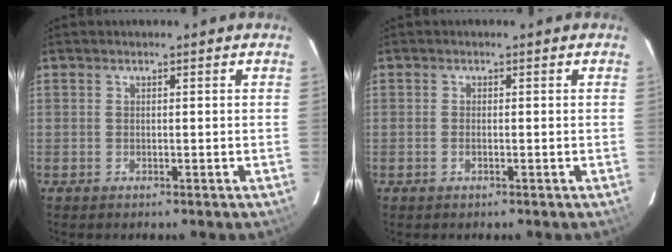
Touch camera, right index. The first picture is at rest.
{"total": 0.8, "force": [-0.3, 0.2, 0.7], "torque": [-0.014, 0.001, -0.006]}